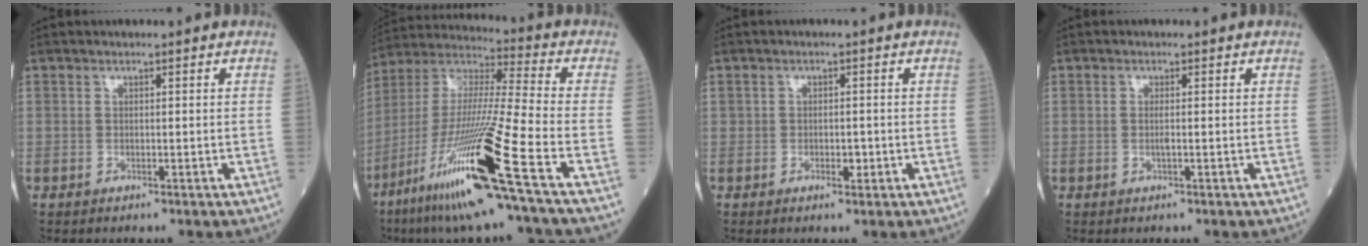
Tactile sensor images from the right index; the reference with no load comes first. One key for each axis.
{"total": 21.9, "fx": -10.6, "fy": -0.9, "fz": 19.2, "tx": -0.399, "ty": -0.051, "tz": -0.206}
{"total": 1.7, "fx": -0.5, "fy": 0.9, "fz": 1.3, "tx": -0.019, "ty": 0.000, "tz": -0.006}
{"total": 1.1, "fx": -0.1, "fy": 0.0, "fz": 1.1, "tx": -0.025, "ty": -0.002, "tz": -0.003}